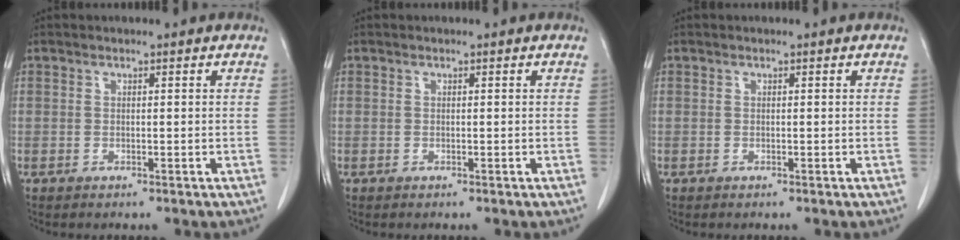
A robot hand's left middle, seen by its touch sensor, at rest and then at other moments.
{"total": 0.0}
{"total": 0.0}